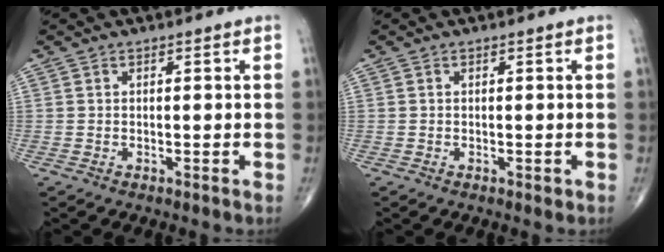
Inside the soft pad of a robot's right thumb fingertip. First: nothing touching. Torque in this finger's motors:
{"motor_torque": [-0.20, 0.01, -0.13, -0.04, -0.01]}